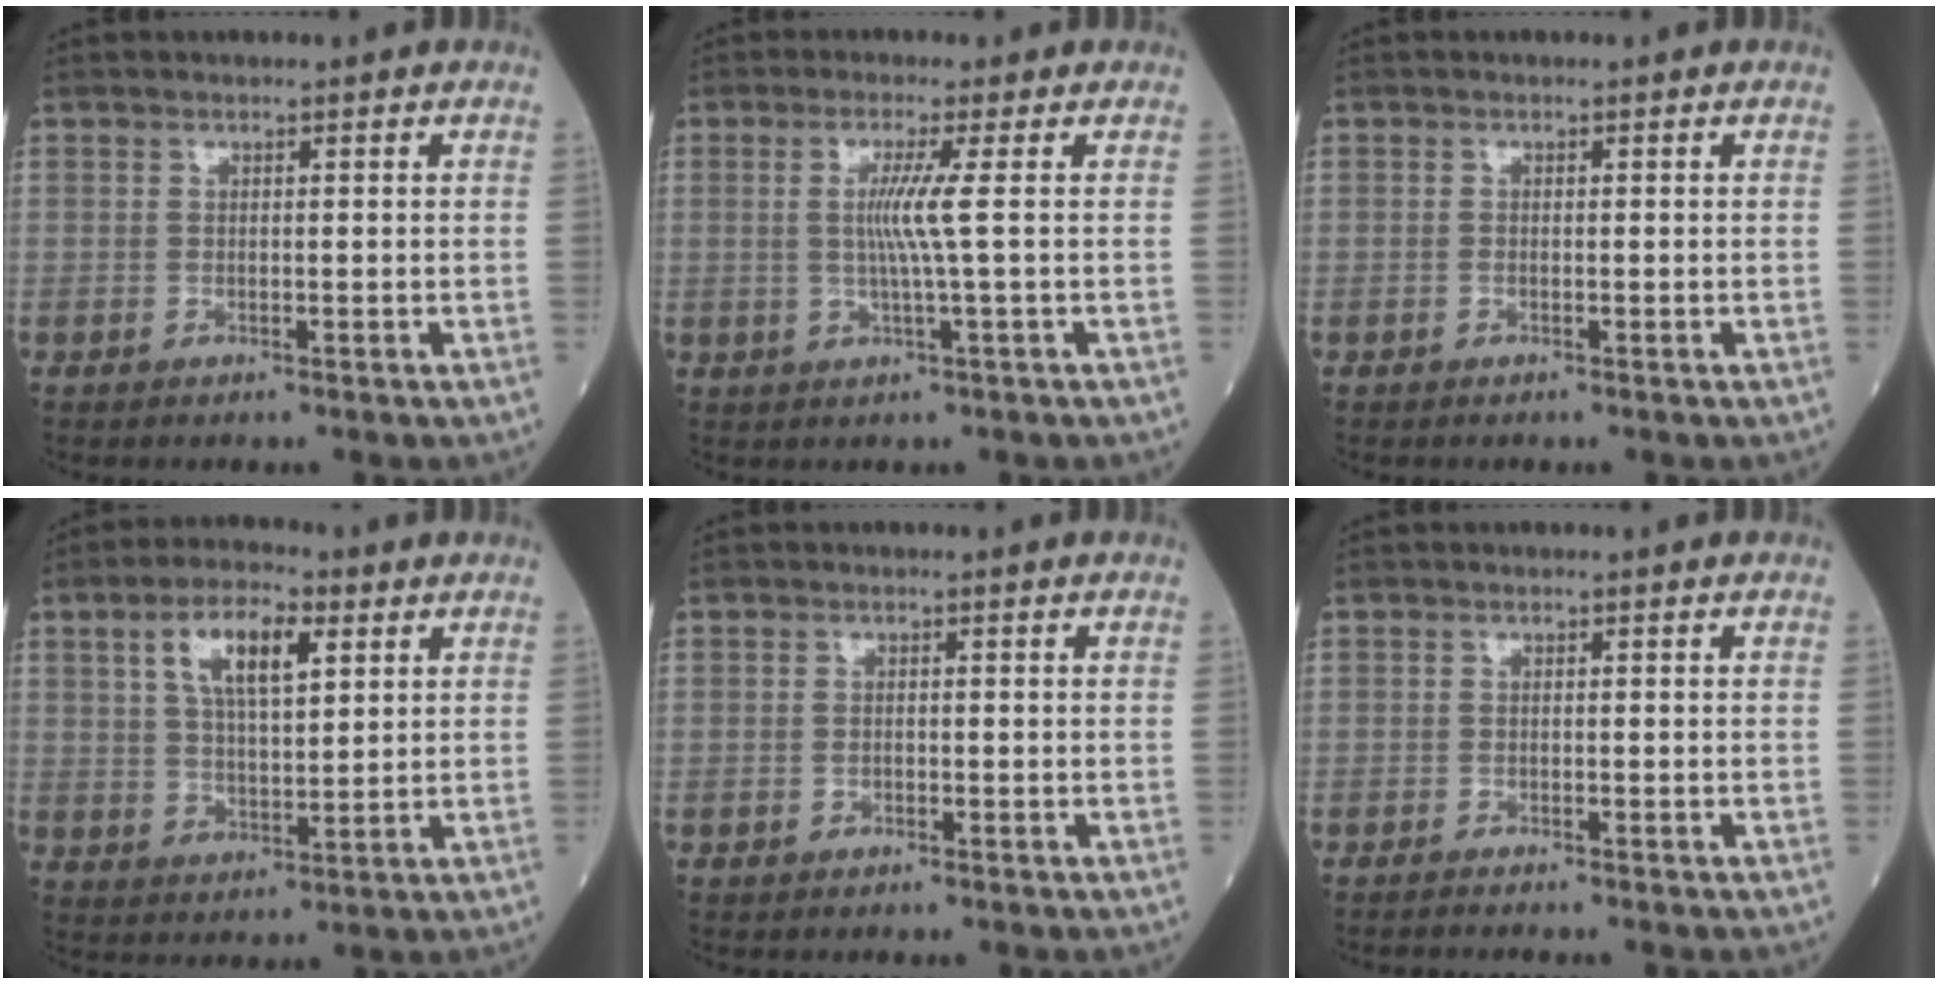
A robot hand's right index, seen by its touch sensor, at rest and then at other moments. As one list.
[{"total": 4.5, "force": [0.4, -1.3, 4.2], "torque": [-0.085, -0.006, 0.006]}, {"total": 0.0}, {"total": 9.2, "force": [3.8, 3.2, 7.7], "torque": [-0.144, 0.011, 0.069]}, {"total": 0.7, "force": [-0.4, 0.5, 0.4], "torque": [-0.007, 0.002, -0.004]}, {"total": 1.9, "force": [-1.7, -0.1, 0.8], "torque": [-0.015, -0.001, -0.022]}]